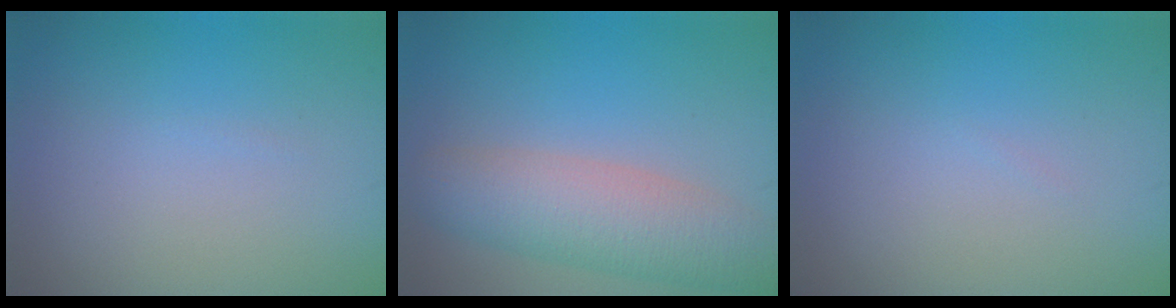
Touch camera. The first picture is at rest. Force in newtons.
{"total": 6.5, "press": 6.5, "slide": 0.2}
{"total": 0.0}